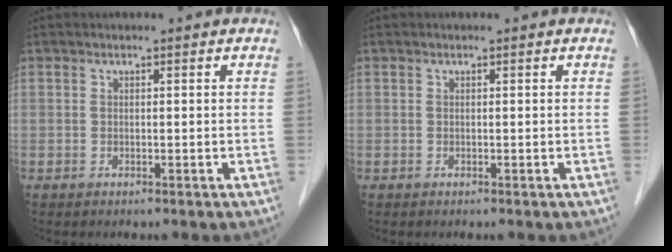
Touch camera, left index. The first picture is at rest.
{"total": 0.0}